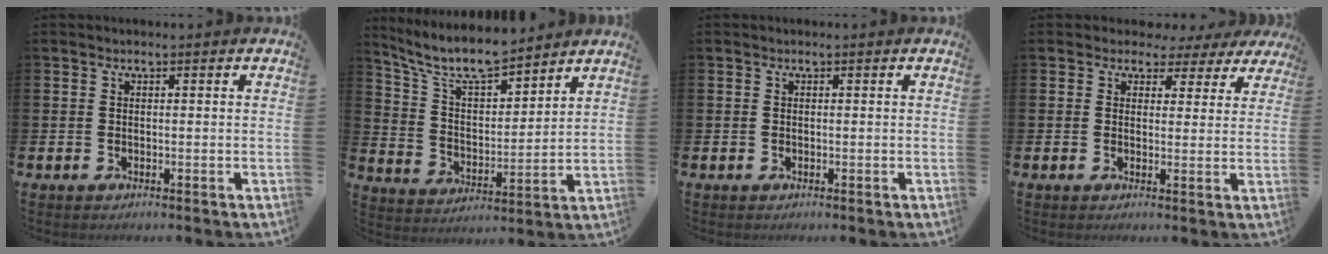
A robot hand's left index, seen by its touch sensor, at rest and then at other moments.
{"total": 8.5, "force": [7.7, 1.8, 3.0], "torque": [-0.090, -0.045, 0.137]}
{"total": 0.0}
{"total": 2.6, "force": [1.6, 2.0, 0.1], "torque": [-0.001, -0.009, 0.019]}